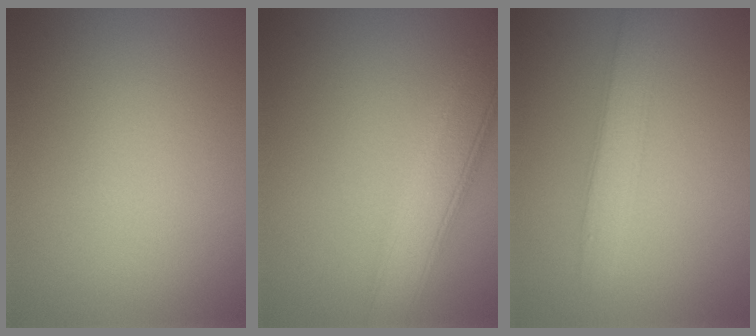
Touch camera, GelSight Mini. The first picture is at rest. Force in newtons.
{"total": 6.4, "press": 6.4, "slide": 0.4}
{"total": 2.7, "press": 2.7, "slide": 0.1}